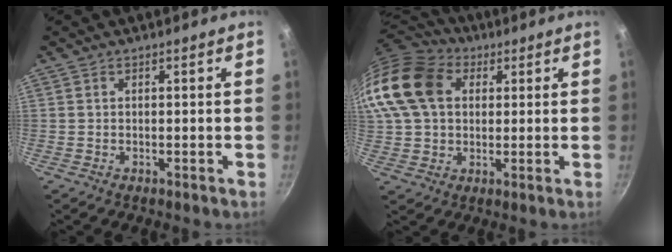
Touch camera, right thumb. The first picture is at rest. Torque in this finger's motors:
{"motor_torque": [1.04, 1.11, 0.51, -0.42, 0.37]}